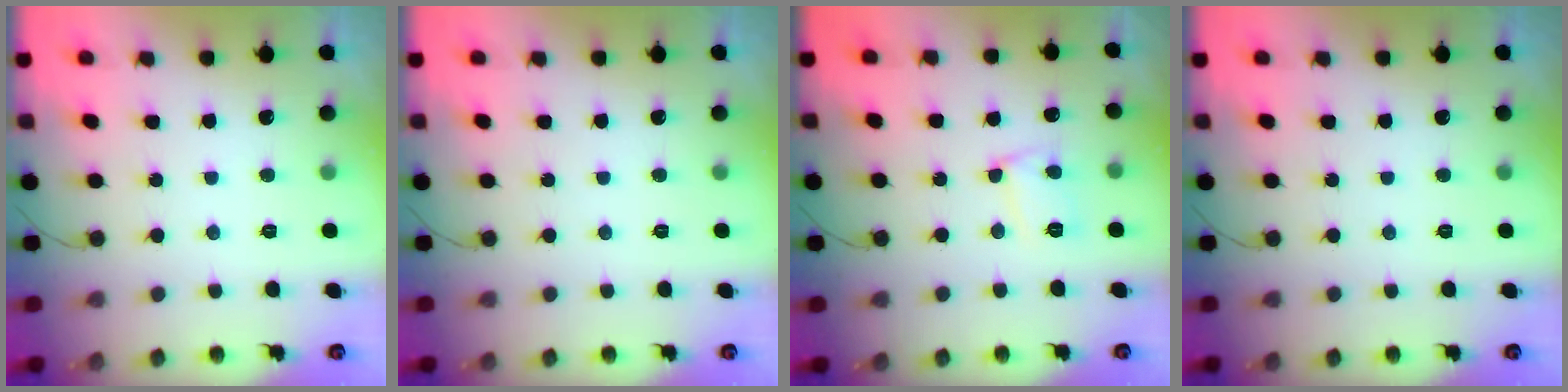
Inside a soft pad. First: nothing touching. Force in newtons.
{"total": 0.0}
{"total": 8.7, "press": 8.7, "slide": 0.6}
{"total": 0.0}